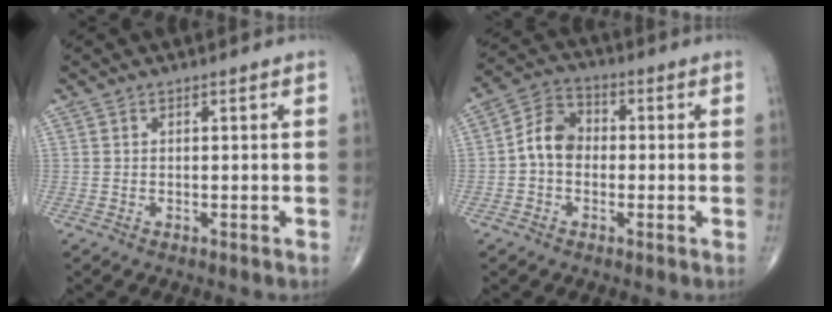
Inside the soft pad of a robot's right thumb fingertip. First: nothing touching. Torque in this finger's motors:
{"motor_torque": [1.04, 0.94, 0.73, -0.06, 0.11]}